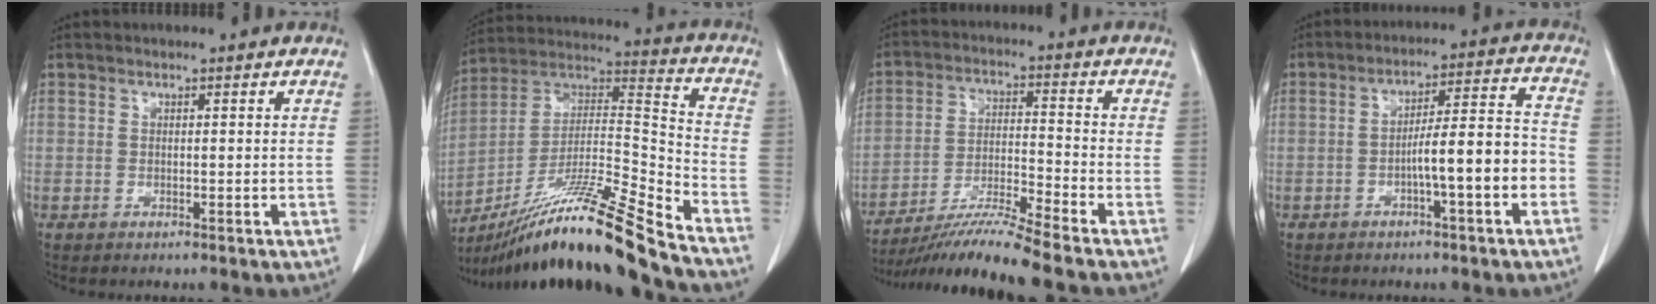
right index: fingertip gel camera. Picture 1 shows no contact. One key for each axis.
{"total": 22.6, "fx": -17.8, "fy": -1.5, "fz": 13.9, "tx": -0.242, "ty": -0.010, "tz": -0.322}
{"total": 10.9, "fx": -9.4, "fy": -2.2, "fz": 5.1, "tx": -0.090, "ty": -0.020, "tz": -0.171}
{"total": 9.5, "fx": -3.1, "fy": 0.6, "fz": 8.9, "tx": -0.140, "ty": 0.024, "tz": -0.047}